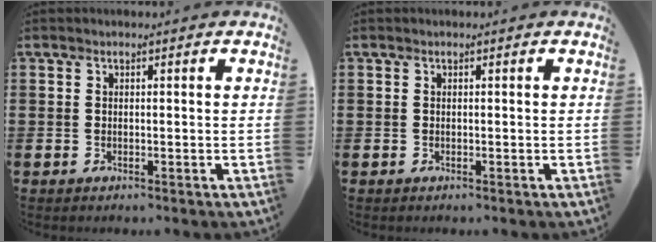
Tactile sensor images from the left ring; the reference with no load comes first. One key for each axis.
{"total": 0.0}